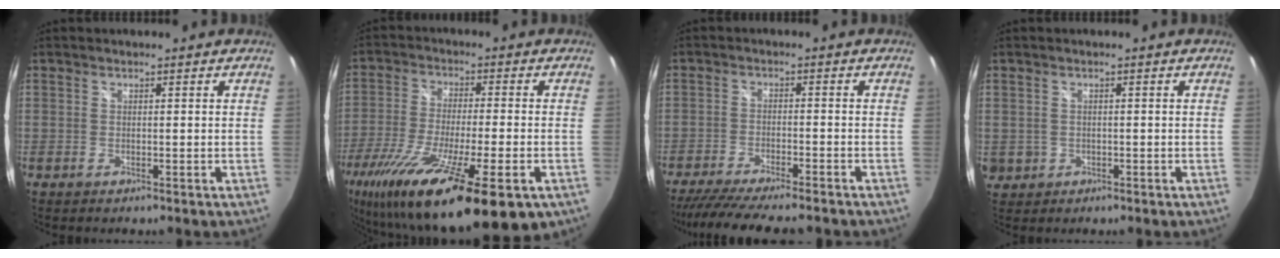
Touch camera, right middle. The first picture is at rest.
{"total": 24.5, "force": [-14.8, 5.2, 18.9], "torque": [-0.348, -0.073, -0.245]}
{"total": 14.8, "force": [-12.8, 1.9, 7.2], "torque": [-0.148, -0.032, -0.200]}
{"total": 4.0, "force": [-0.4, 3.7, 1.4], "torque": [-0.033, -0.001, 0.003]}